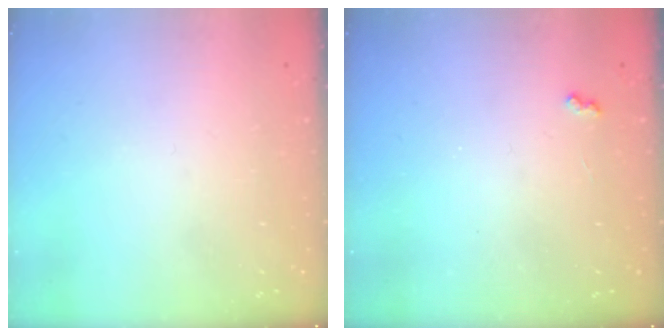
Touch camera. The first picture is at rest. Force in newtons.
{"total": 3.5, "press": 3.4, "slide": 0.5}